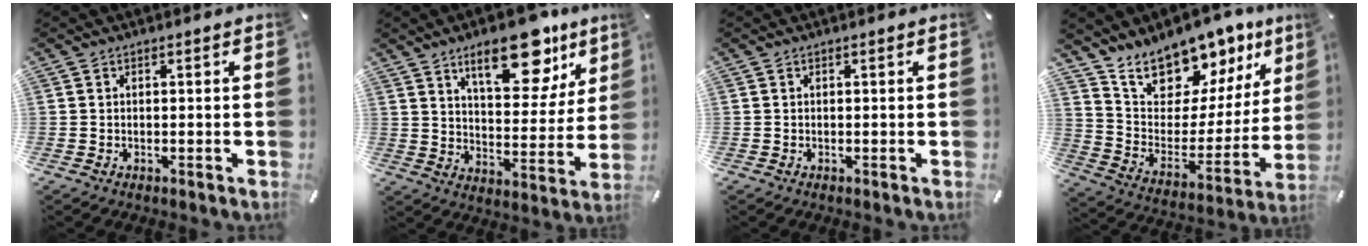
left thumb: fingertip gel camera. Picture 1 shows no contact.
{"total": 18.8, "force": [11.9, 8.5, 11.8], "torque": [-0.155, -0.065, 0.194]}
{"total": 0.0}
{"total": 13.5, "force": [12.3, 5.7, 0.2], "torque": [-0.012, -0.133, 0.219]}